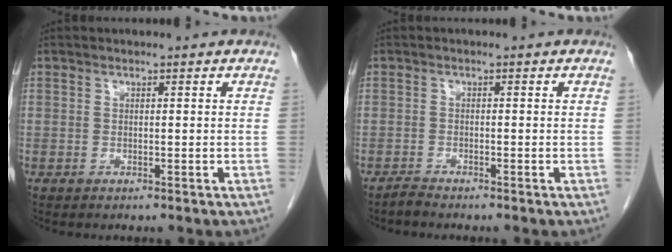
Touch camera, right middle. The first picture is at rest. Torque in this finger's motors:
{"motor_torque": [0.22, -0.08, -0.01, 0.00]}